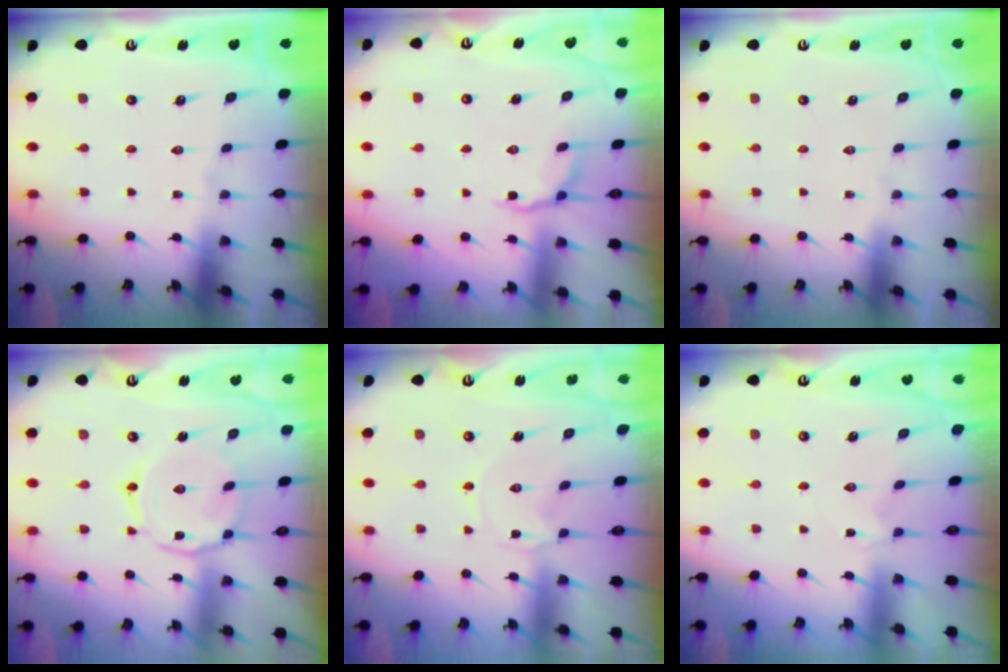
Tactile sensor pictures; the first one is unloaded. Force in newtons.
{"total": 4.6, "press": 4.2, "slide": 1.8}
{"total": 0.0}
{"total": 8.0, "press": 8.0, "slide": 0.6}
{"total": 0.0}
{"total": 1.5, "press": 1.4, "slide": 0.6}